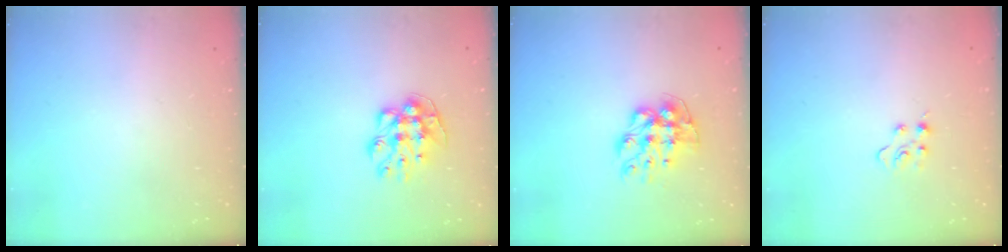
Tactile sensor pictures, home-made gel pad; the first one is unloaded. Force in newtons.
{"total": 9.6, "press": 9.6, "slide": 0.4}
{"total": 10.1, "press": 10.1, "slide": 0.9}
{"total": 3.4, "press": 3.4, "slide": 0.4}